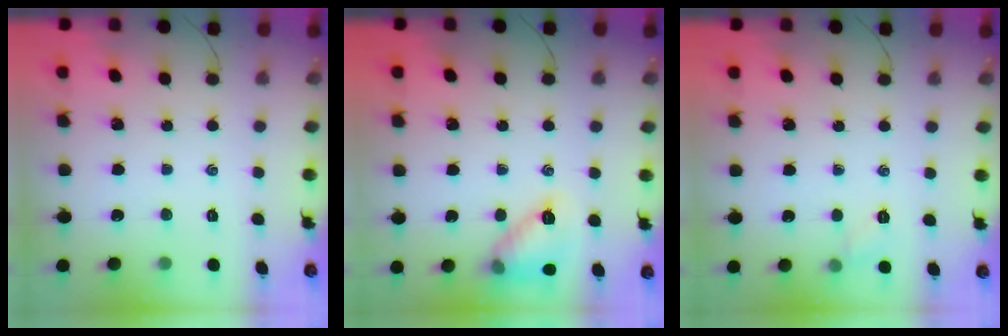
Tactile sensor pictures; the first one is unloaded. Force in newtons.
{"total": 11.3, "press": 11.3, "slide": 0.4}
{"total": 4.8, "press": 4.6, "slide": 1.4}